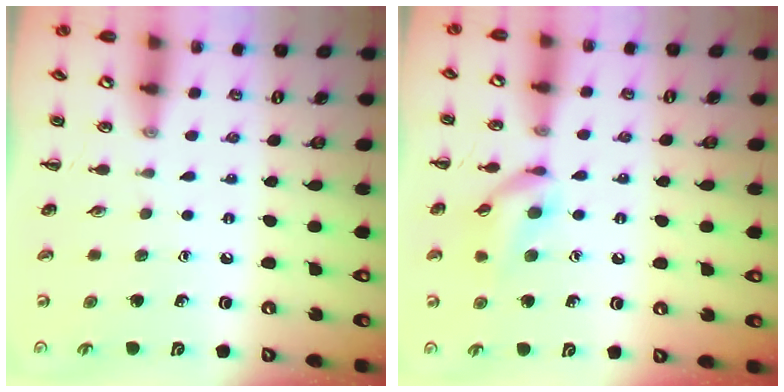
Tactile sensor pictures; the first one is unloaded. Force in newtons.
{"total": 11.6, "press": 11.5, "slide": 1.7}